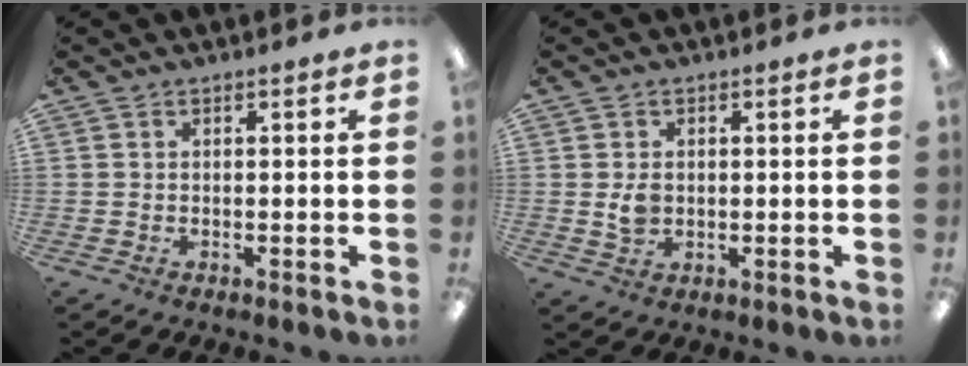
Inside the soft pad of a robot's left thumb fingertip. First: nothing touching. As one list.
[{"total": 3.5, "force": [0.3, 2.7, 2.3], "torque": [-0.030, -0.001, 0.002]}]